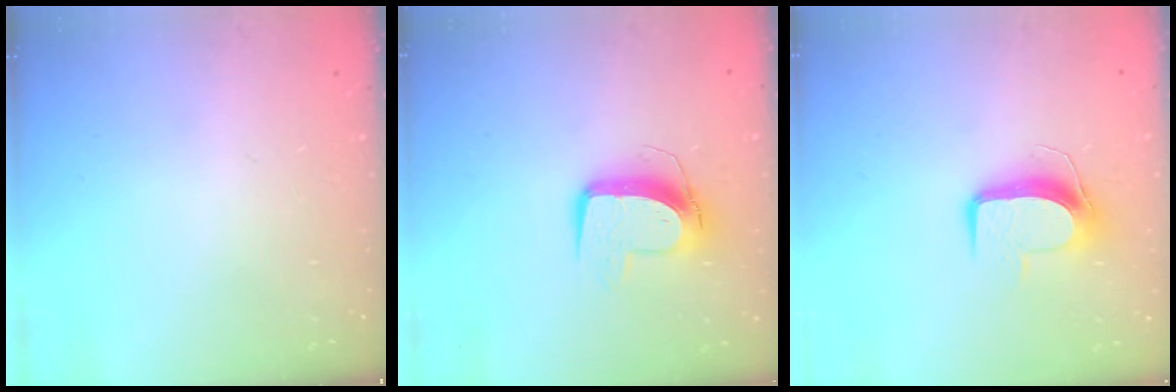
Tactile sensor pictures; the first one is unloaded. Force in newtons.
{"total": 10.8, "press": 10.8, "slide": 0.7}
{"total": 9.8, "press": 9.8, "slide": 0.3}